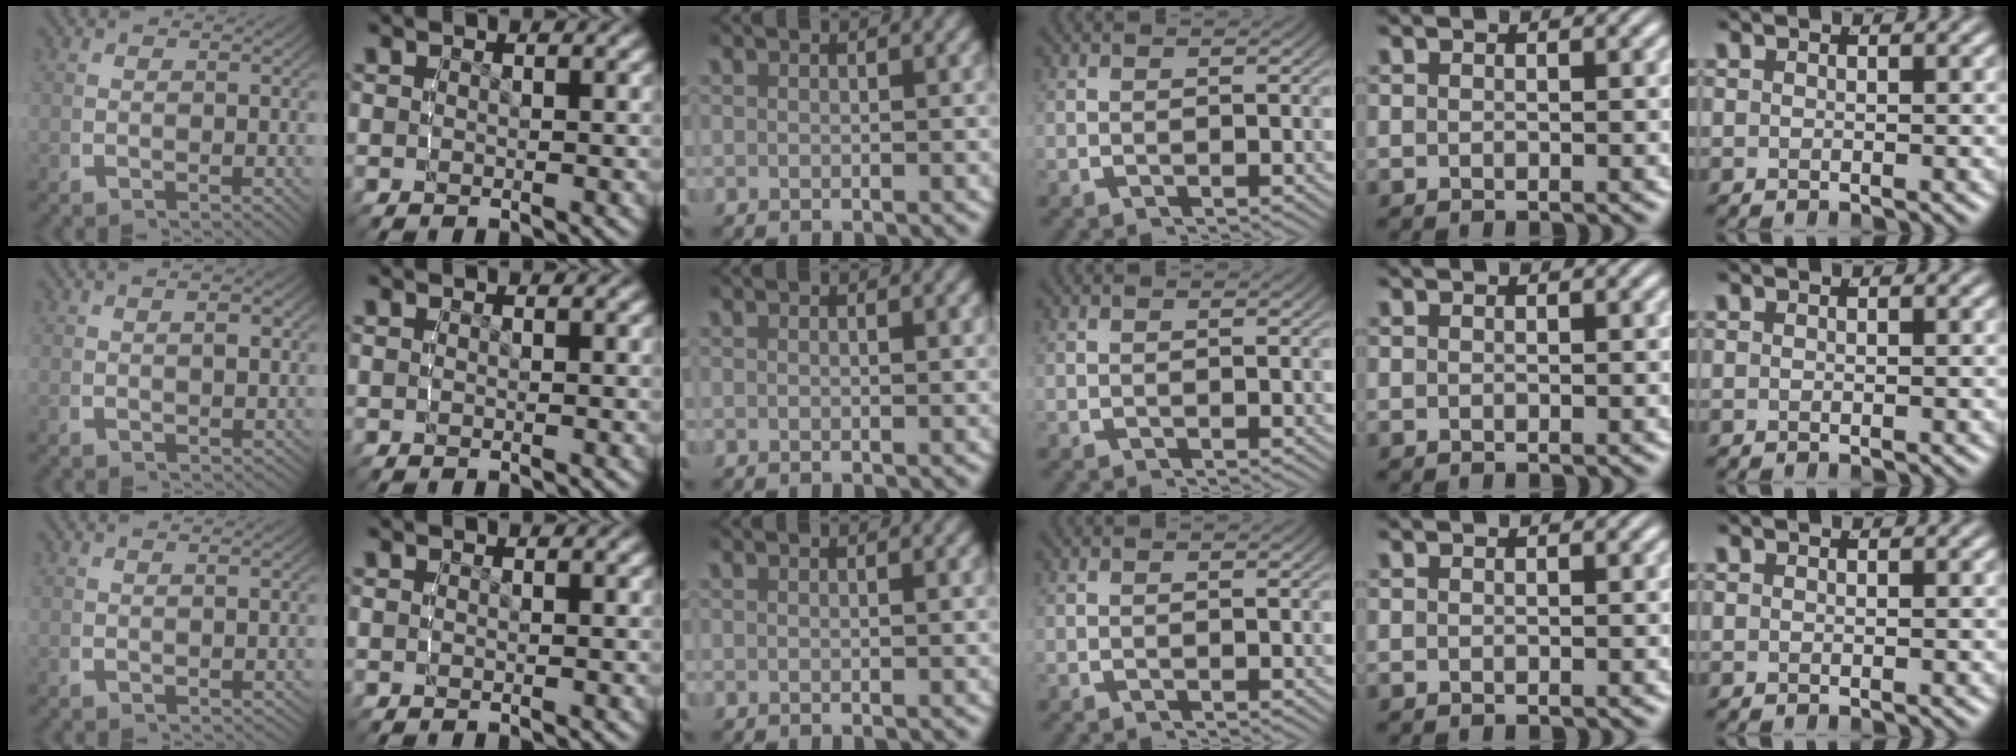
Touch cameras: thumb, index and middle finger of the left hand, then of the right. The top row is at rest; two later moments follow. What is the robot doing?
{"motion": "lift_and_place", "object": "sponge"}